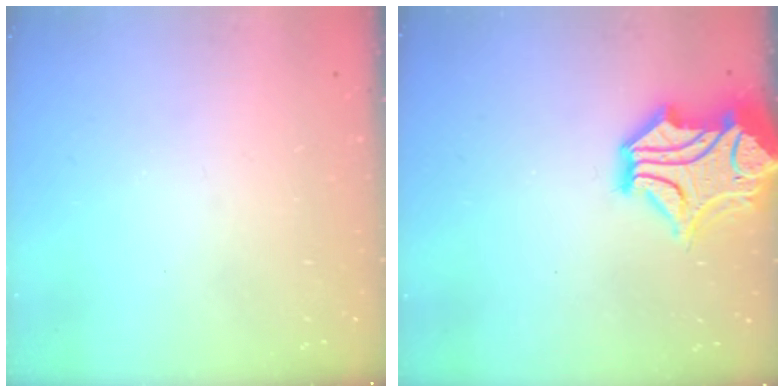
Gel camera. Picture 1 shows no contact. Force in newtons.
{"total": 10.5, "press": 10.2, "slide": 2.5}